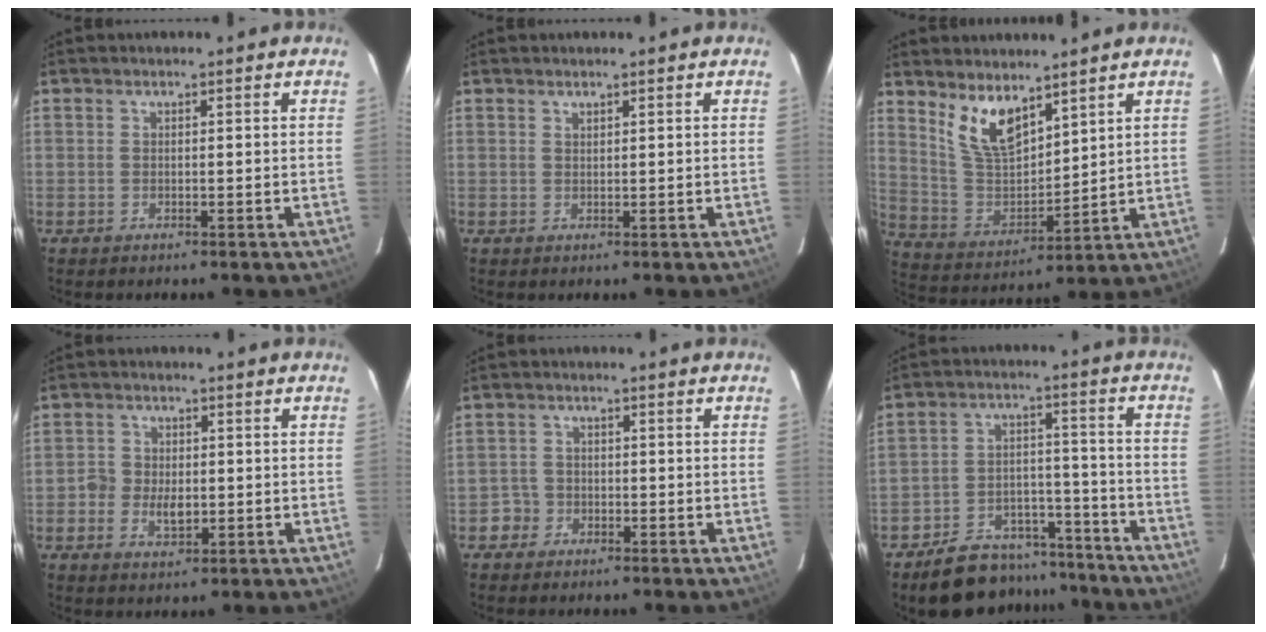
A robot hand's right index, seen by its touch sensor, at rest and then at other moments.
{"total": 0.6, "force": [0.6, 0.2, 0.1], "torque": [-0.002, 0.001, 0.011]}
{"total": 10.6, "force": [7.2, 4.4, 6.5], "torque": [-0.126, -0.005, 0.153]}
{"total": 4.3, "force": [-1.0, 3.4, 2.5], "torque": [-0.055, 0.003, -0.021]}
{"total": 2.7, "force": [-1.6, 2.2, -0.4], "torque": [0.008, 0.017, -0.027]}
{"total": 15.8, "force": [-13.4, 7.3, 4.1], "torque": [-0.091, 0.046, -0.179]}